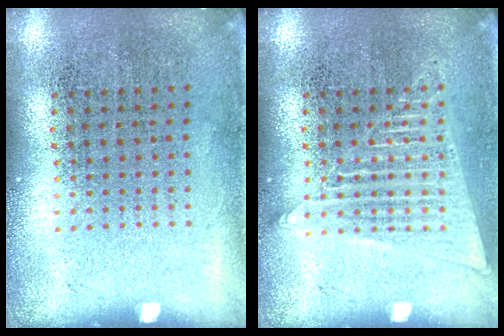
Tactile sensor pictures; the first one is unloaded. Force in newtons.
{"total": 2.2, "press": 2.2, "slide": 0.2}